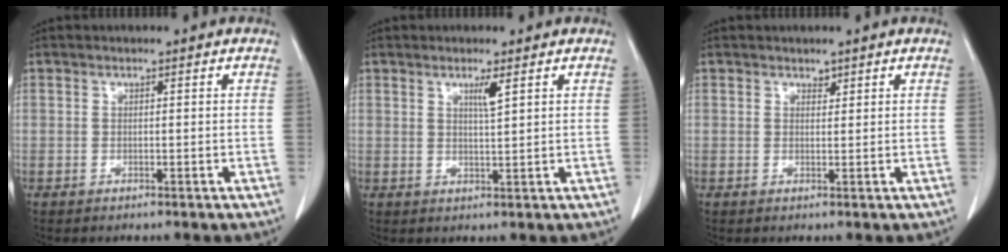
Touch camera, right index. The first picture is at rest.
{"total": 2.3, "force": [1.3, -0.1, 2.0], "torque": [-0.037, -0.005, 0.023]}
{"total": 0.8, "force": [0.7, 0.4, 0.2], "torque": [0.001, -0.004, 0.008]}